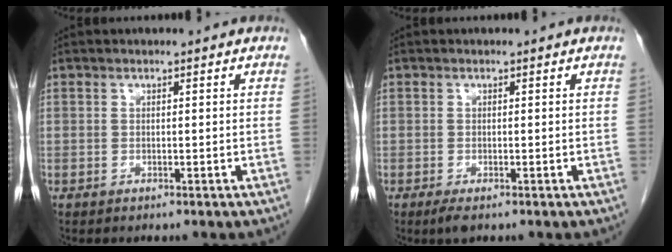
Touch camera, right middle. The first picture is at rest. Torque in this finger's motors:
{"motor_torque": [0.11, -0.26, 0.06, 0.03]}